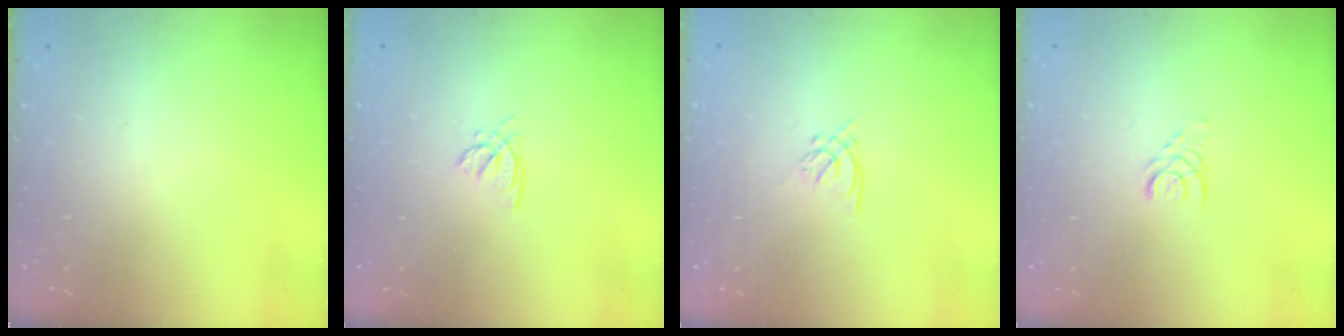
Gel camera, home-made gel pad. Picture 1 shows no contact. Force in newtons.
{"total": 1.4, "press": 1.4, "slide": 0.2}
{"total": 1.2, "press": 1.1, "slide": 0.5}
{"total": 1.7, "press": 1.7, "slide": 0.2}